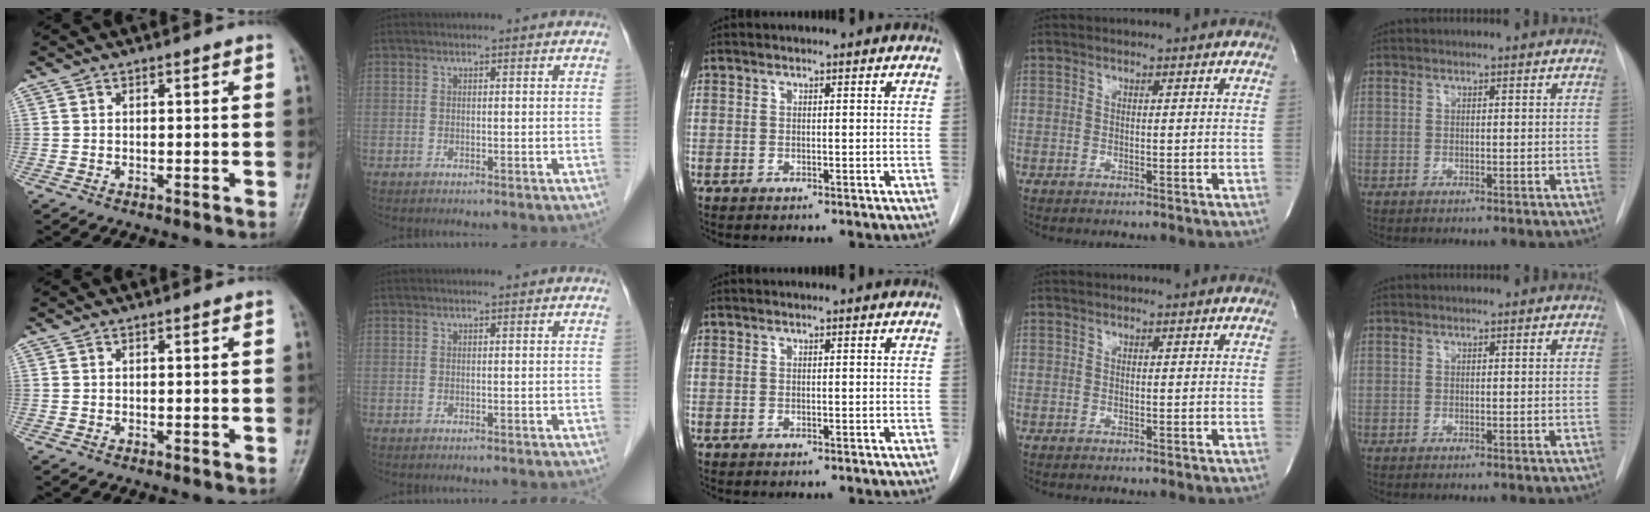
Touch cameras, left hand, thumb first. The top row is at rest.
{}